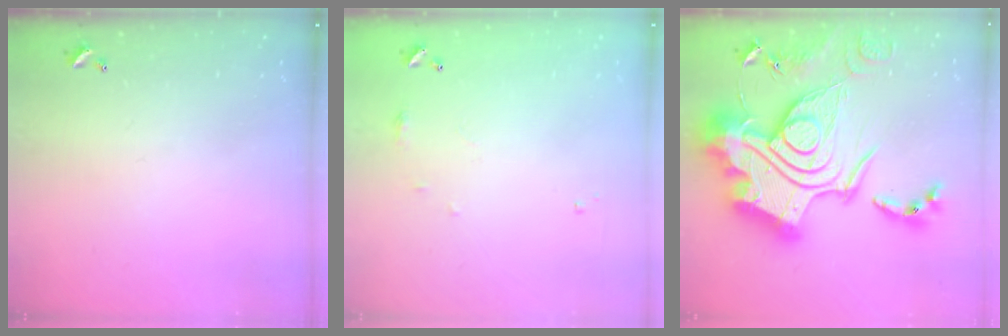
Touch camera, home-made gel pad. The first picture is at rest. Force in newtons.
{"total": 6.7, "press": 6.6, "slide": 0.9}
{"total": 0.6, "press": 0.6, "slide": 0.0}